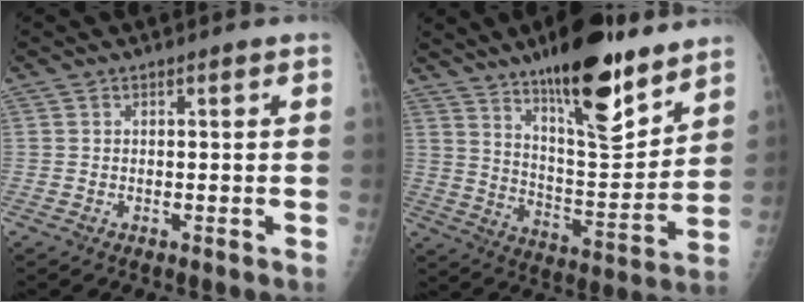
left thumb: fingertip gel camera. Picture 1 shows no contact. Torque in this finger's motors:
{"motor_torque": [2.36, 1.05, 1.47, -1.30, 0.49]}